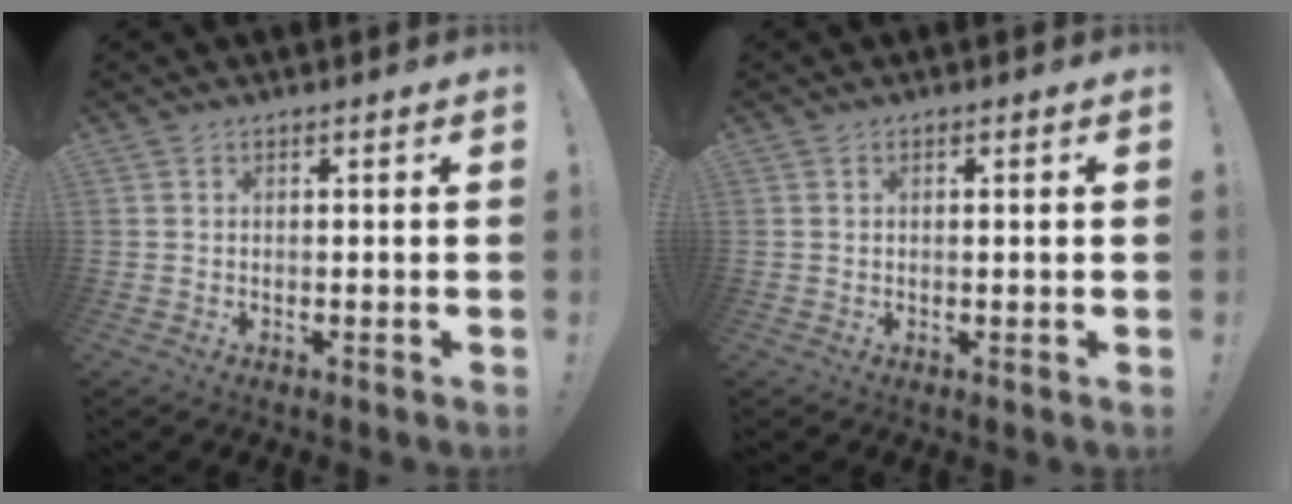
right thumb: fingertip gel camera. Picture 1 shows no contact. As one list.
[{"total": 0.7, "force": [0.1, 0.1, 0.7], "torque": [-0.012, -0.001, 0.002]}]